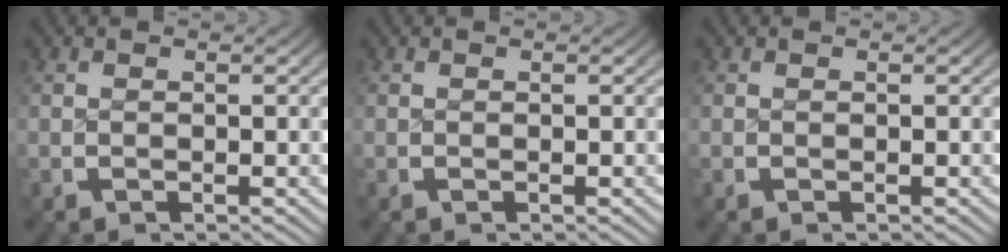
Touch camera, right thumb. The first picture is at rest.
{"total": 0.0}
{"total": 0.0}